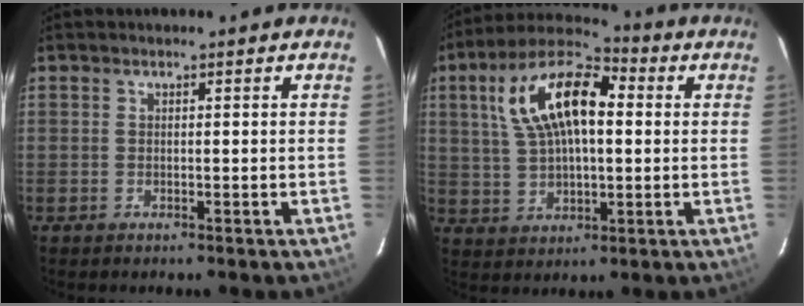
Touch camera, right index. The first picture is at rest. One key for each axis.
{"total": 16.3, "fx": 3.8, "fy": 7.8, "fz": 13.9, "tx": -0.265, "ty": 0.033, "tz": 0.062}